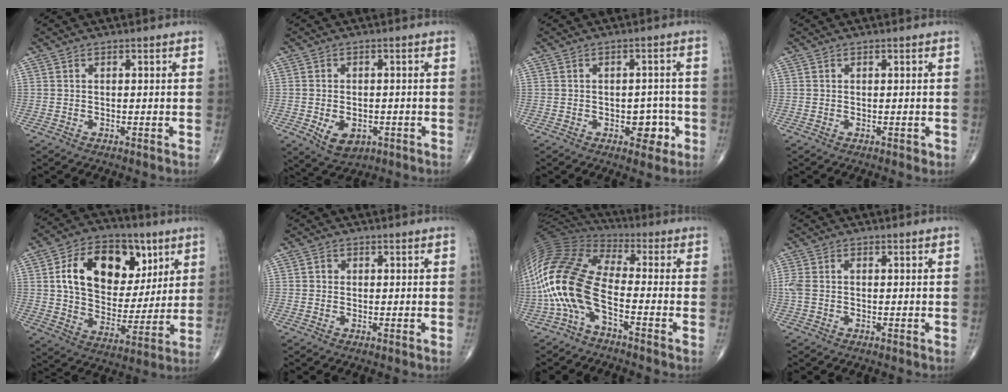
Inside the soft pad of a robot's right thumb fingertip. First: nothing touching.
{"total": 6.2, "force": [-2.0, 4.1, 4.2], "torque": [-0.057, 0.001, -0.019]}
{"total": 5.0, "force": [-1.8, 3.3, 3.4], "torque": [-0.013, 0.013, -0.021]}
{"total": 0.6, "force": [-0.1, 0.5, 0.4], "torque": [-0.005, 0.000, 0.000]}
{"total": 20.9, "force": [6.8, 13.9, 14.2], "torque": [-0.203, -0.010, 0.113]}
{"total": 1.2, "force": [0.0, 1.1, 0.4], "torque": [-0.002, 0.003, -0.001]}
{"total": 16.6, "force": [-4.8, 6.9, 14.3], "torque": [-0.321, 0.055, -0.105]}
{"total": 3.2, "force": [-0.1, 2.0, 2.4], "torque": [-0.075, 0.012, -0.002]}